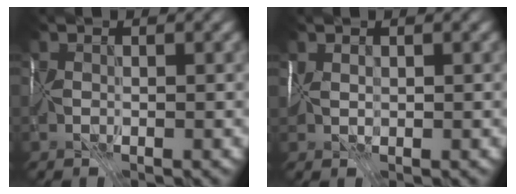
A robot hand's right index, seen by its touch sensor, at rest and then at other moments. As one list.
[{"total": 1.8, "force": [0.4, 1.3, 1.2], "torque": [-0.028, 0.005, 0.007]}]